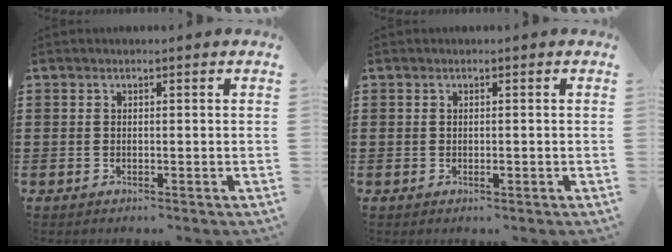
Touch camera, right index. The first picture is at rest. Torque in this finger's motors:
{"motor_torque": [0.22, 0.45, 0.01, 0.01]}